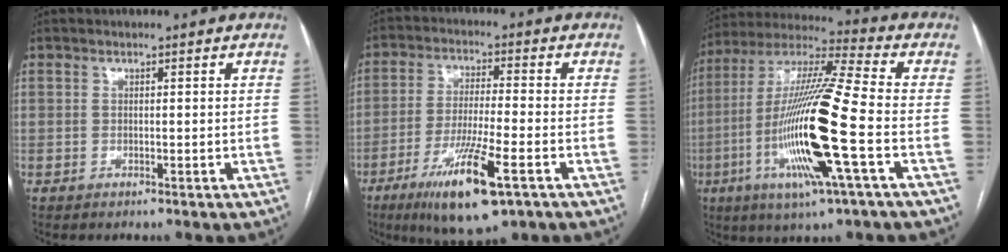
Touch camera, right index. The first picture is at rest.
{"total": 13.2, "force": [-6.6, 1.6, 11.4], "torque": [-0.214, -0.029, -0.108]}
{"total": 20.3, "force": [-5.2, 0.4, 19.6], "torque": [-0.408, -0.021, -0.106]}